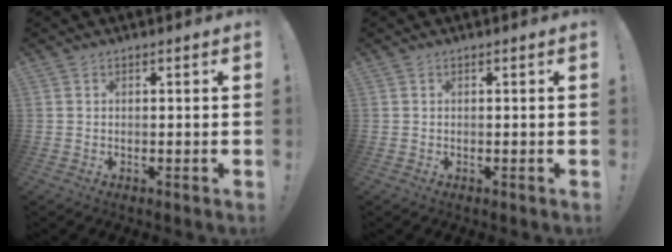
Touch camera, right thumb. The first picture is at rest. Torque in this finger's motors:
{"motor_torque": [0.00, 0.00, 0.02, -0.02, 0.00]}